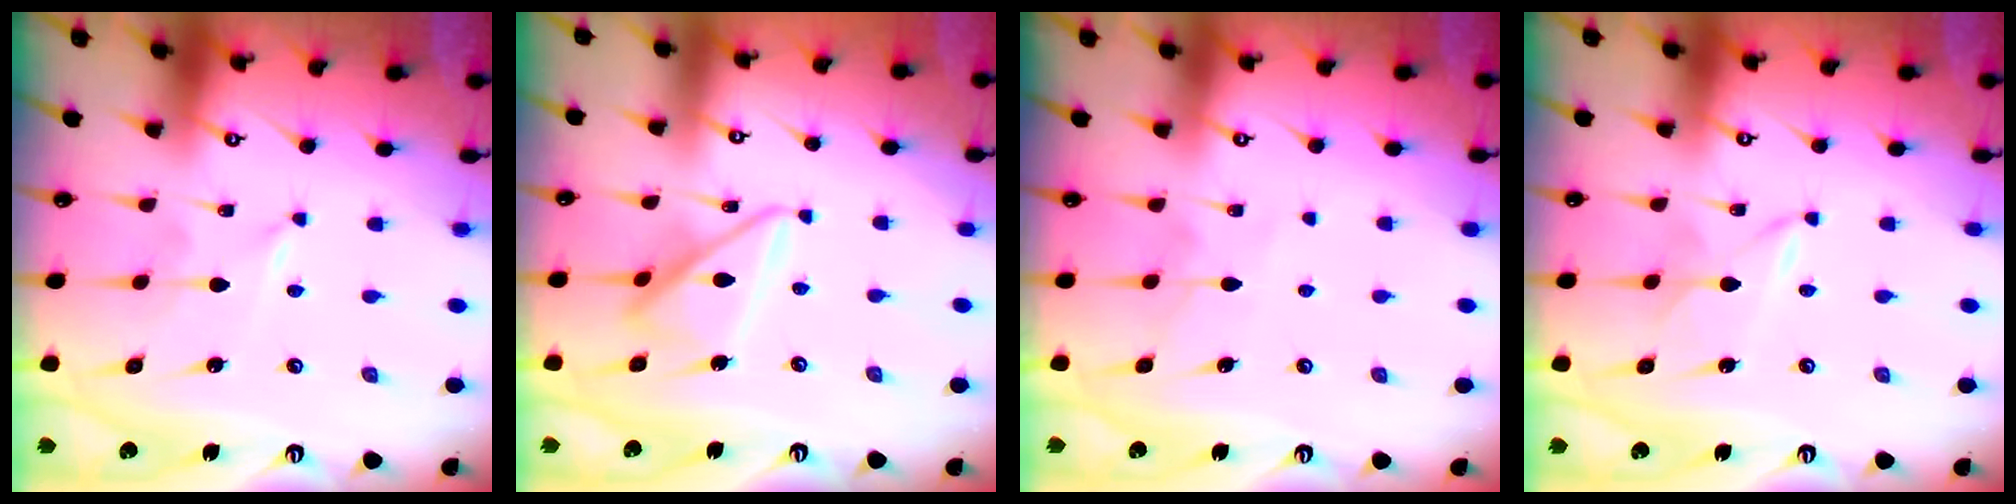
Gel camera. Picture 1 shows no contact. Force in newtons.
{"total": 13.4, "press": 13.4, "slide": 1.2}
{"total": 4.9, "press": 4.9, "slide": 0.6}
{"total": 2.5, "press": 2.5, "slide": 0.4}